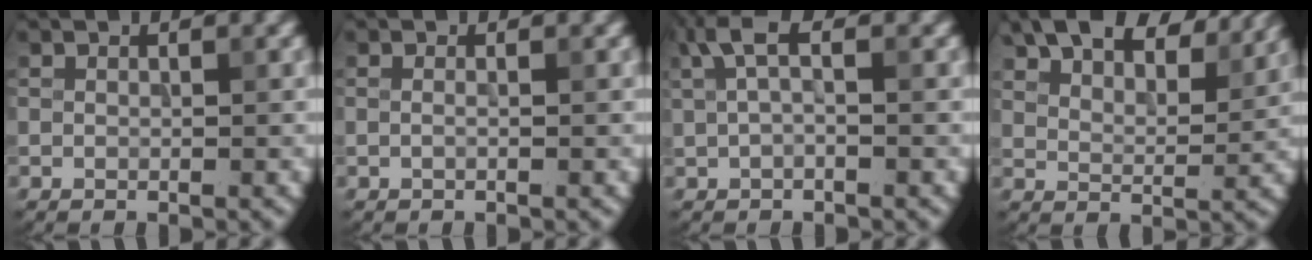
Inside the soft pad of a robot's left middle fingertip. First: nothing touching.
{"total": 0.6, "force": [0.1, 0.2, 0.6], "torque": [-0.011, -0.012, -0.004]}
{"total": 2.8, "force": [1.0, 0.9, 2.5], "torque": [-0.049, 0.006, 0.016]}
{"total": 10.0, "force": [7.9, 3.3, 5.2], "torque": [-0.097, 0.019, 0.107]}